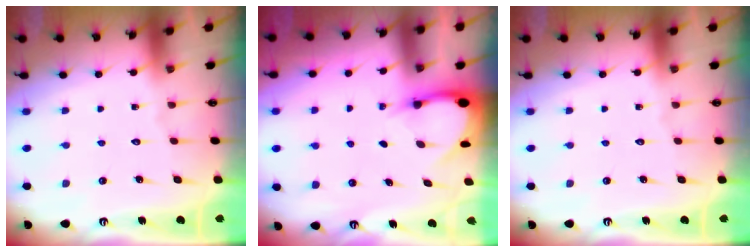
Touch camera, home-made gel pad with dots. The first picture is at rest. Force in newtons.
{"total": 3.5, "press": 3.5, "slide": 0.3}
{"total": 0.0}